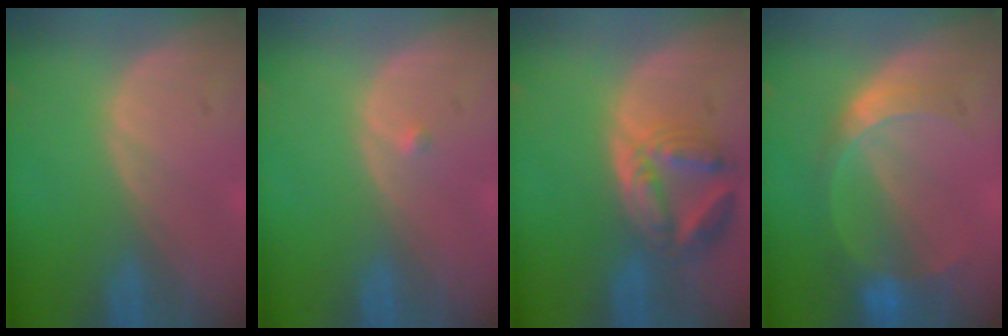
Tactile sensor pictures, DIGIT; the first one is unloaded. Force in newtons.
{"total": 0.5, "press": 0.4, "slide": 0.3}
{"total": 8.2, "press": 7.3, "slide": 3.8}
{"total": 6.4, "press": 5.7, "slide": 2.9}